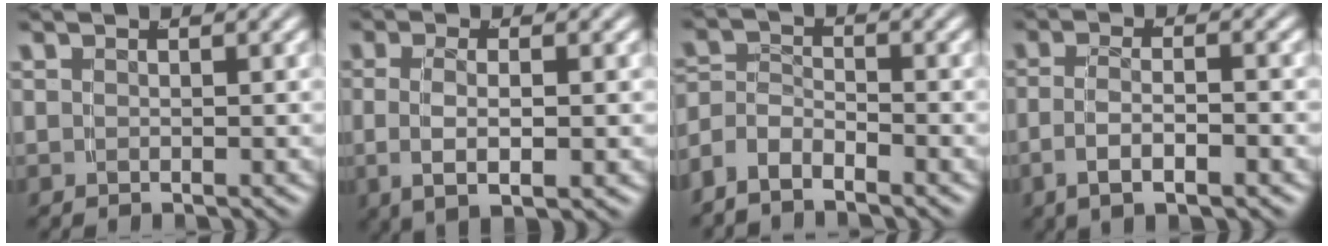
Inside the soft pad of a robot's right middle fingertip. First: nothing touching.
{"total": 4.0, "force": [-0.4, 1.6, 3.7], "torque": [-0.074, -0.010, 0.001]}
{"total": 4.3, "force": [-2.5, 3.0, 1.7], "torque": [-0.048, -0.018, -0.044]}
{"total": 3.4, "force": [-1.6, 1.1, 2.8], "torque": [-0.059, -0.009, -0.024]}